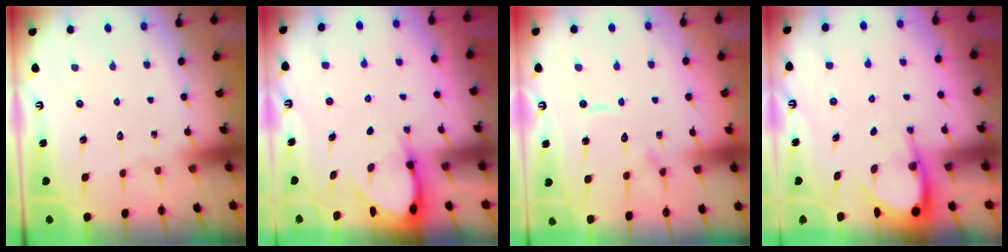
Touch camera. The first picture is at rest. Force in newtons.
{"total": 4.7, "press": 4.6, "slide": 0.5}
{"total": 10.8, "press": 10.8, "slide": 1.1}
{"total": 4.8, "press": 4.8, "slide": 0.5}